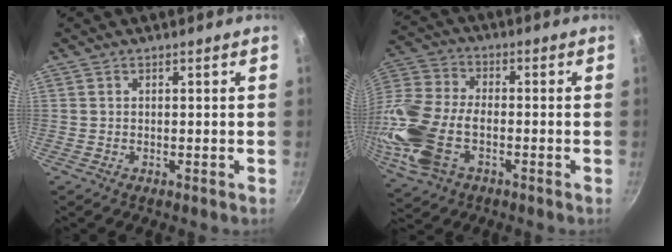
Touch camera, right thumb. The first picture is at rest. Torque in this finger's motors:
{"motor_torque": [2.51, 2.49, 1.70, -1.06, 0.58]}